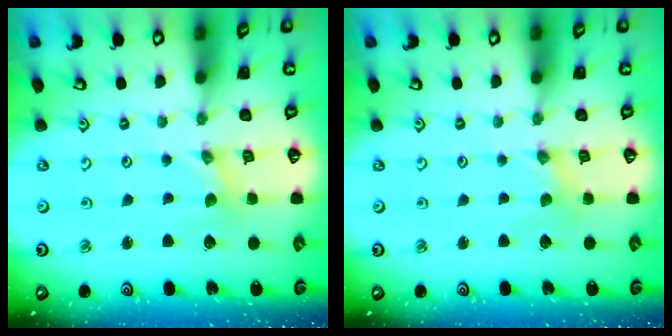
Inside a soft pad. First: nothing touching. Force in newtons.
{"total": 0.0}